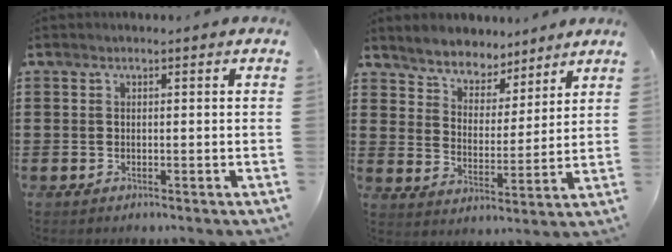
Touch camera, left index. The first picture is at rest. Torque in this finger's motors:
{"motor_torque": [1.02, 1.11, 0.30, 0.04]}